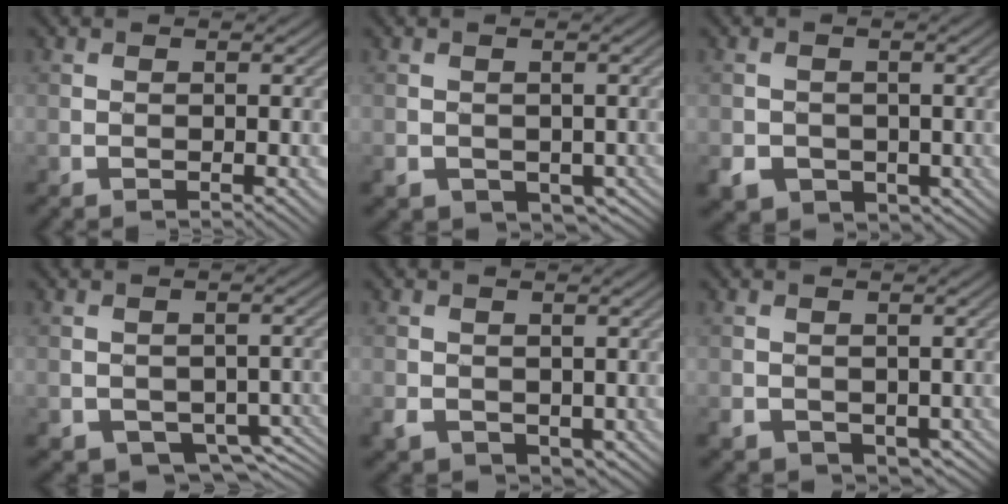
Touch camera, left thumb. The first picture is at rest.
{"total": 4.2, "force": [-1.6, 3.5, 1.8], "torque": [-0.047, -0.023, -0.016]}
{"total": 4.6, "force": [-1.7, 4.0, 1.6], "torque": [-0.042, -0.010, -0.030]}
{"total": 5.2, "force": [-2.7, 3.8, 2.5], "torque": [-0.044, -0.018, -0.033]}
{"total": 3.0, "force": [-0.4, 2.6, 1.6], "torque": [-0.044, -0.016, -0.006]}
{"total": 3.4, "force": [-1.0, 2.8, 1.5], "torque": [-0.042, -0.022, -0.012]}